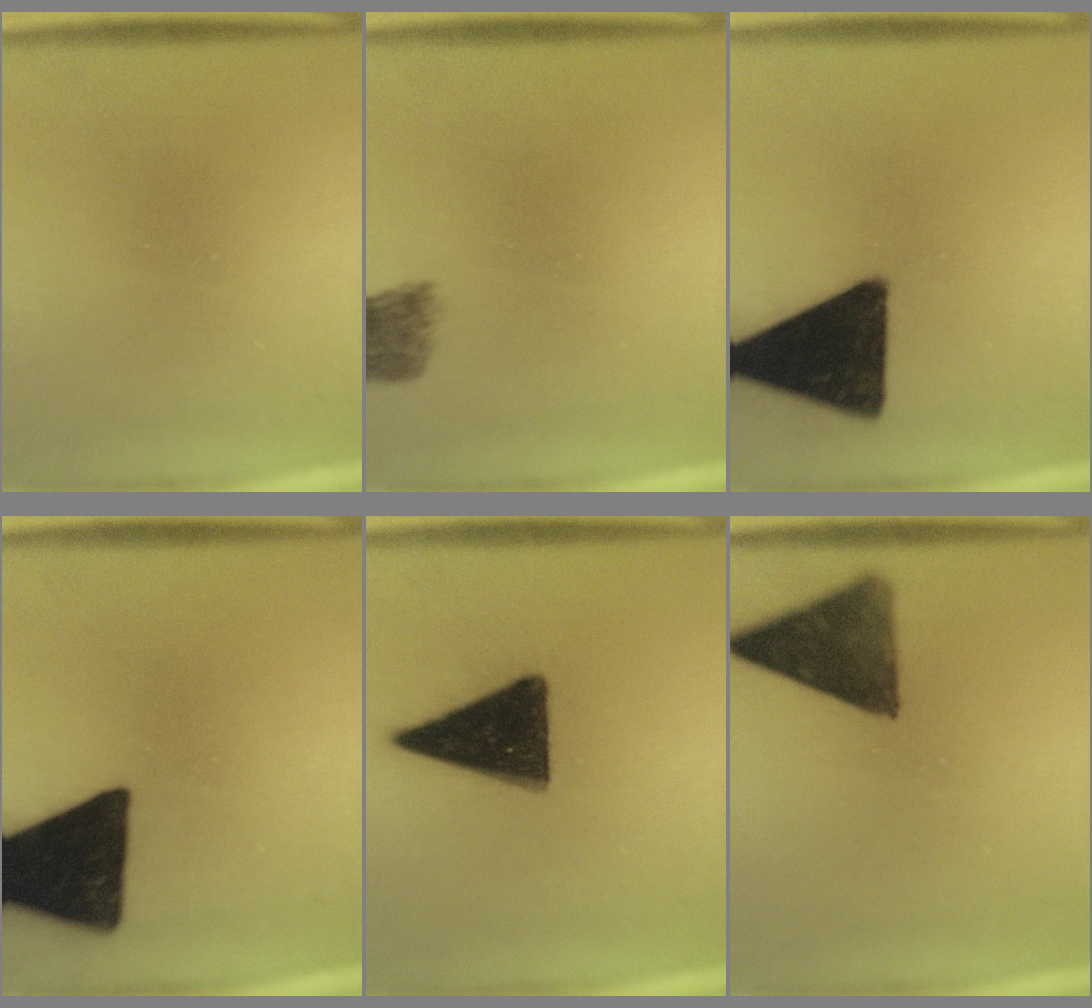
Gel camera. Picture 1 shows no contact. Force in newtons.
{"total": 4.3}
{"total": 18.4}
{"total": 18.0}
{"total": 15.9}
{"total": 11.3}